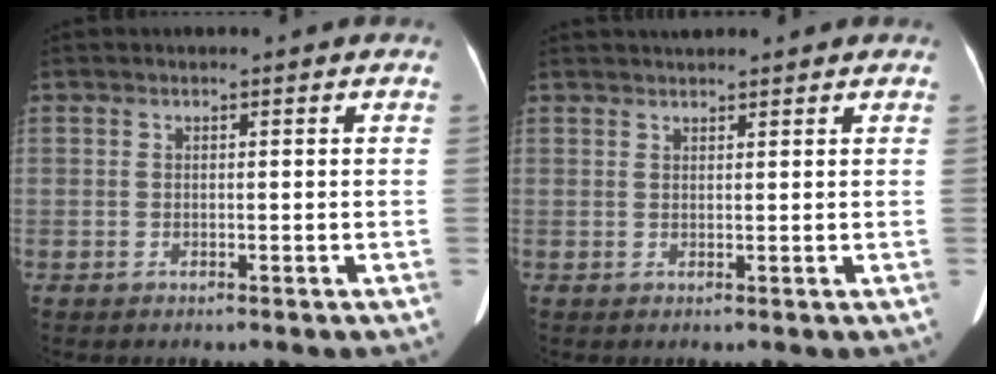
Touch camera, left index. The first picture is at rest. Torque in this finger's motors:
{"motor_torque": [0.70, -0.87, 0.20, 0.09]}